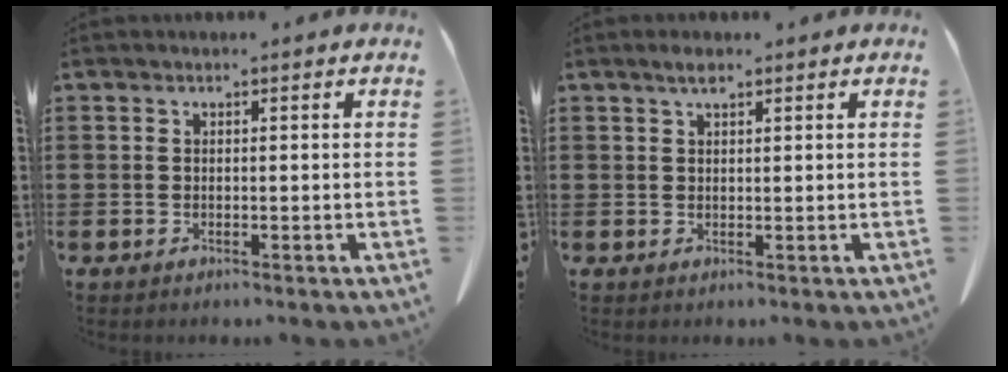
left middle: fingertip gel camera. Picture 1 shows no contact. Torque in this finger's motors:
{"motor_torque": [0.25, 0.43, -0.05, 0.01]}